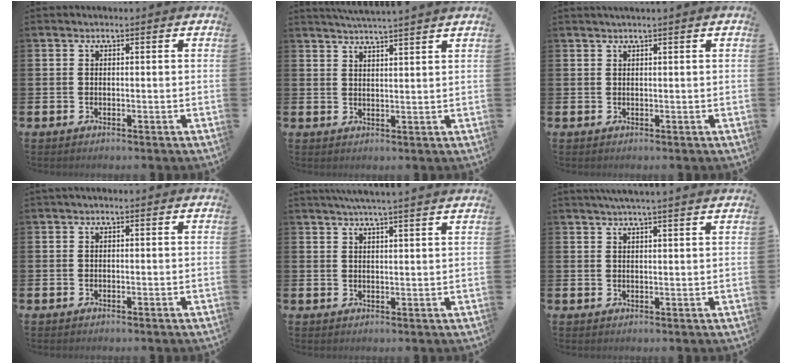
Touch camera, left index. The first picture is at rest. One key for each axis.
{"total": 3.5, "fx": 3.4, "fy": -0.8, "fz": 0.1, "tx": -0.014, "ty": -0.013, "tz": 0.063}
{"total": 0.7, "fx": 0.6, "fy": -0.2, "fz": 0.4, "tx": -0.010, "ty": 0.001, "tz": 0.012}
{"total": 0.0}
{"total": 3.6, "fx": 3.4, "fy": -0.9, "fz": 0.7, "tx": -0.025, "ty": -0.012, "tz": 0.063}
{"total": 2.7, "fx": 2.6, "fy": -0.5, "fz": 0.6, "tx": -0.013, "ty": -0.010, "tz": 0.048}